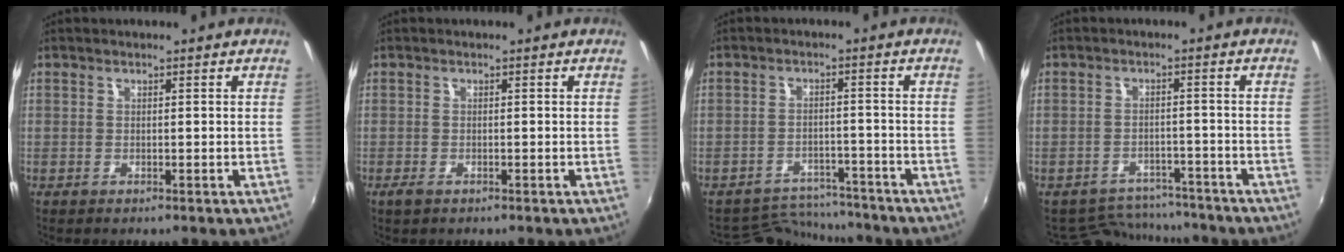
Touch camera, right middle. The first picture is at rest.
{"total": 1.6, "force": [-1.1, 0.8, 0.7], "torque": [-0.015, -0.005, -0.021]}
{"total": 9.4, "force": [-8.9, 2.9, 0.5], "torque": [-0.022, 0.021, -0.130]}
{"total": 9.7, "force": [-8.8, 4.0, 1.3], "torque": [-0.038, 0.016, -0.119]}